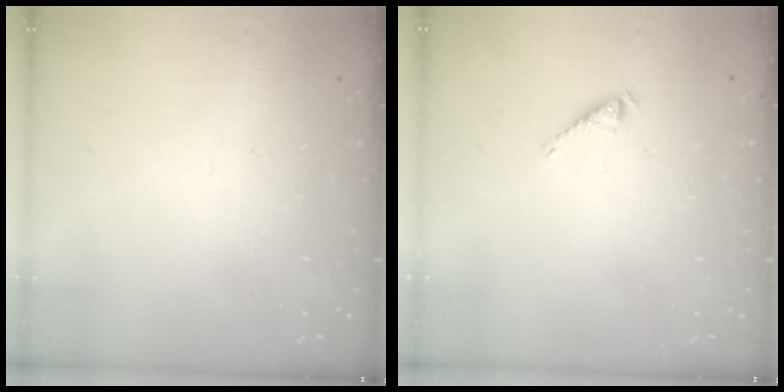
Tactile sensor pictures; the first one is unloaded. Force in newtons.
{"total": 2.9, "press": 2.9, "slide": 0.6}